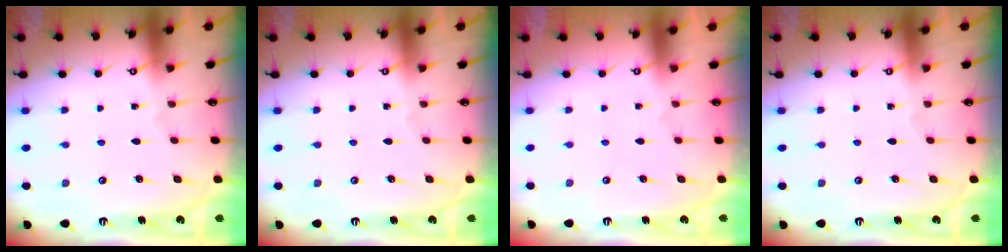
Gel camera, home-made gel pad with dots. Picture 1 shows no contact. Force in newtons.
{"total": 0.0}
{"total": 1.5, "press": 1.4, "slide": 0.7}
{"total": 0.0}